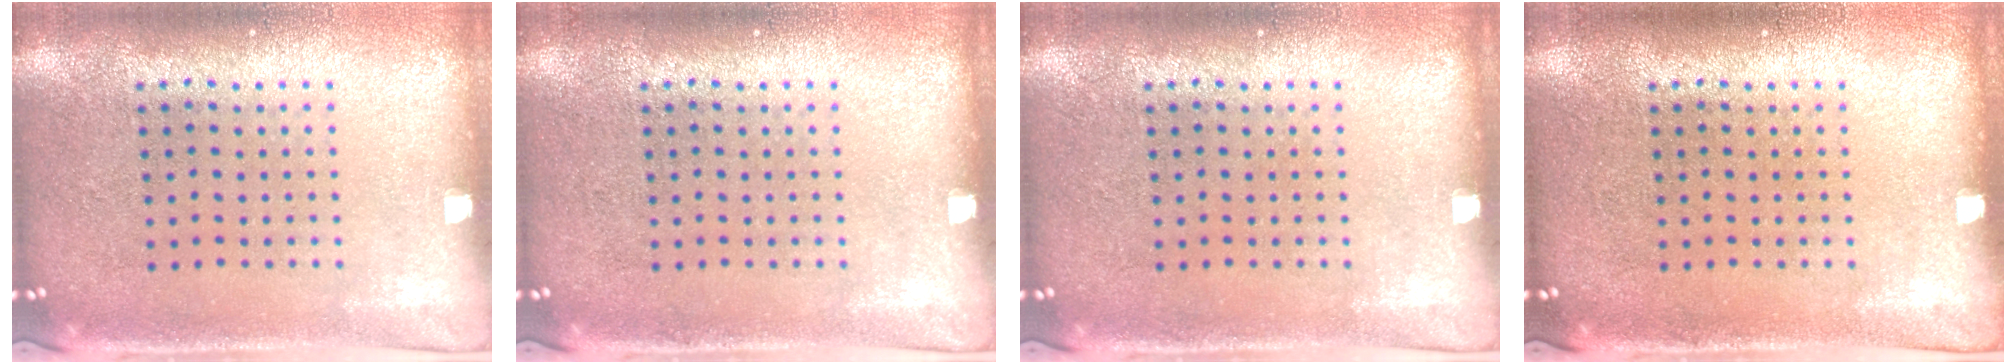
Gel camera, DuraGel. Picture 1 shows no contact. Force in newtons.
{"total": 0.0}
{"total": 0.0}
{"total": 0.0}